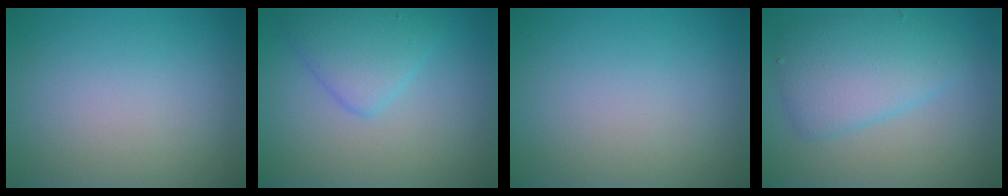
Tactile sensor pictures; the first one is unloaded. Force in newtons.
{"total": 3.3, "press": 3.3, "slide": 0.2}
{"total": 0.0}
{"total": 4.8, "press": 4.8, "slide": 0.0}